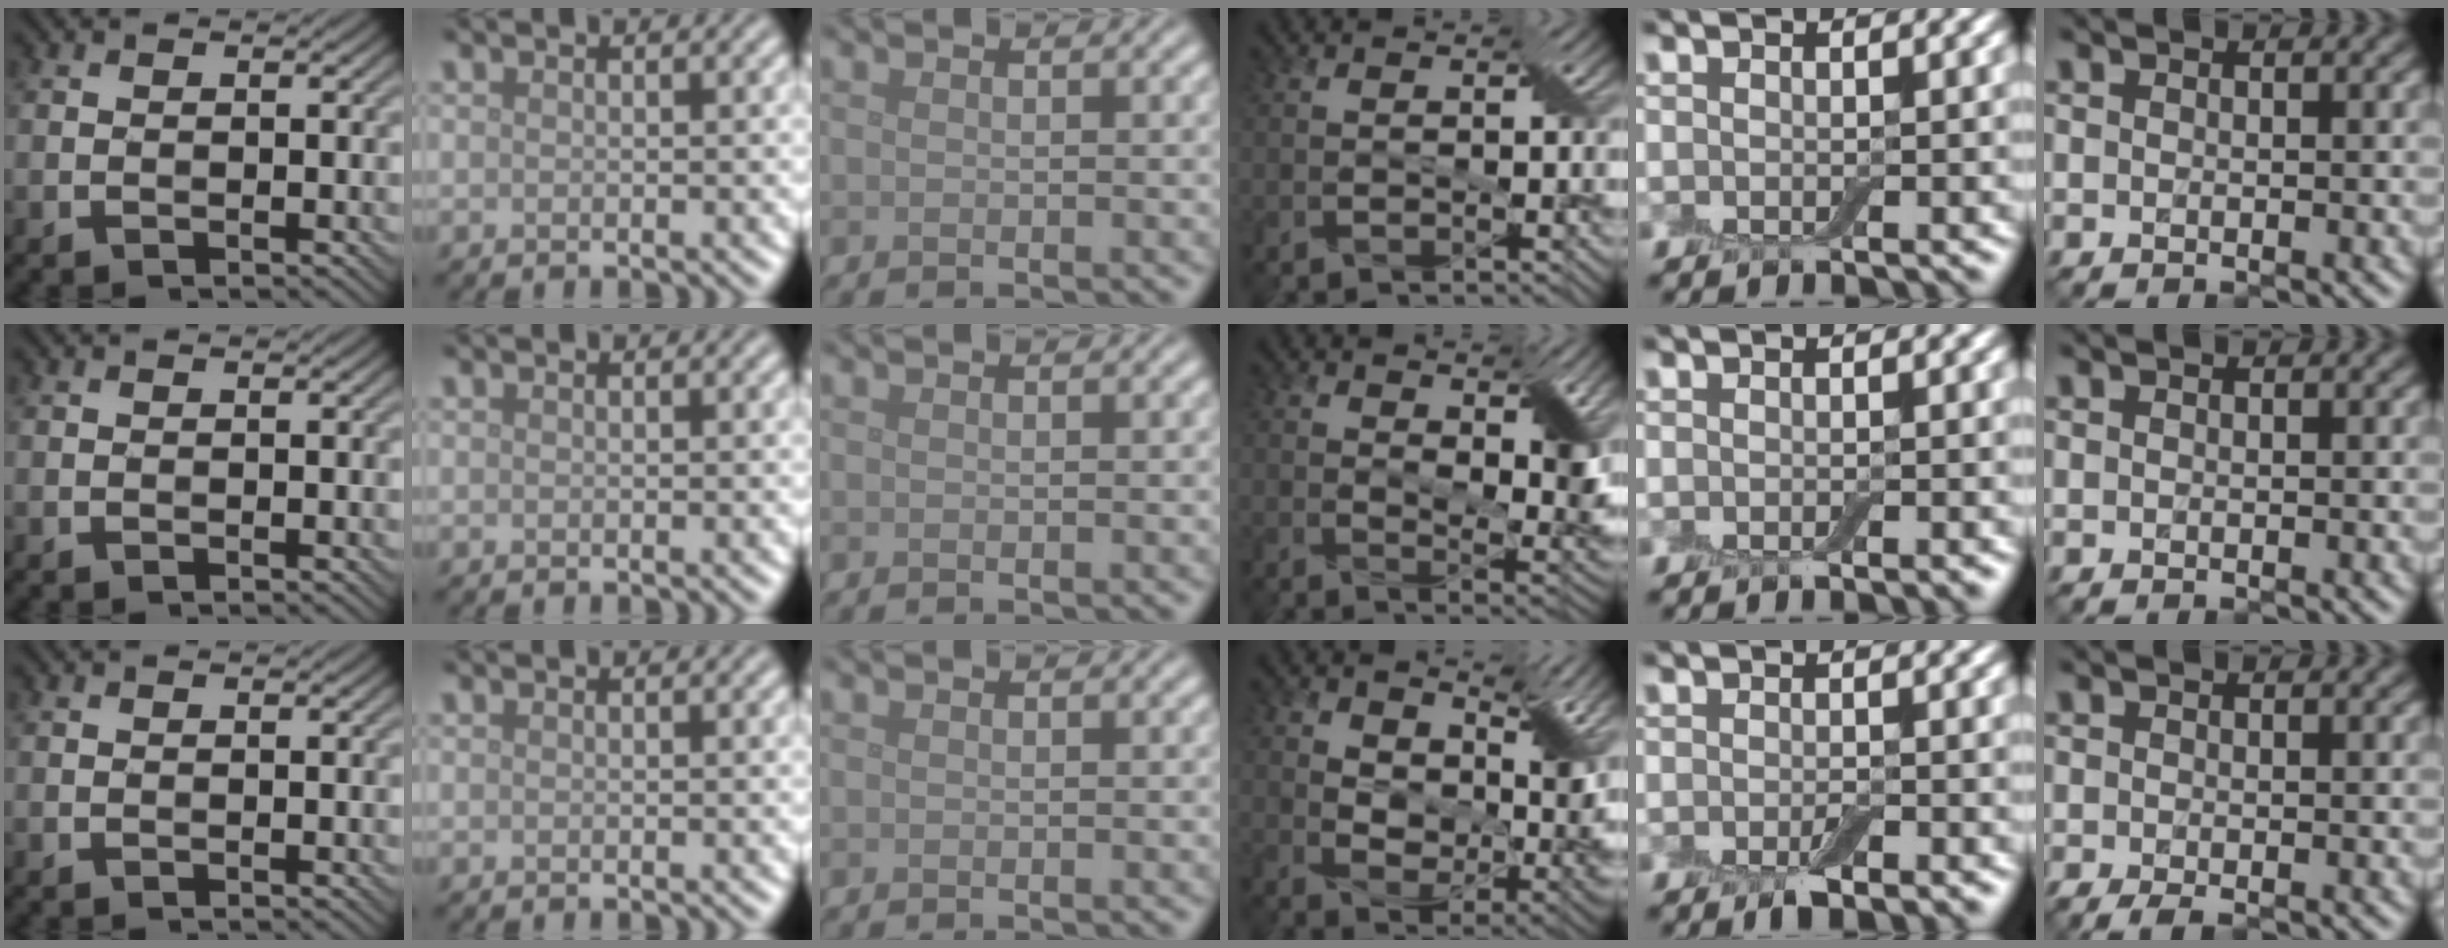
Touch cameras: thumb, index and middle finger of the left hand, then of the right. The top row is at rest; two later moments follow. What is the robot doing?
{"motion": "squeeze", "object": "air blower"}